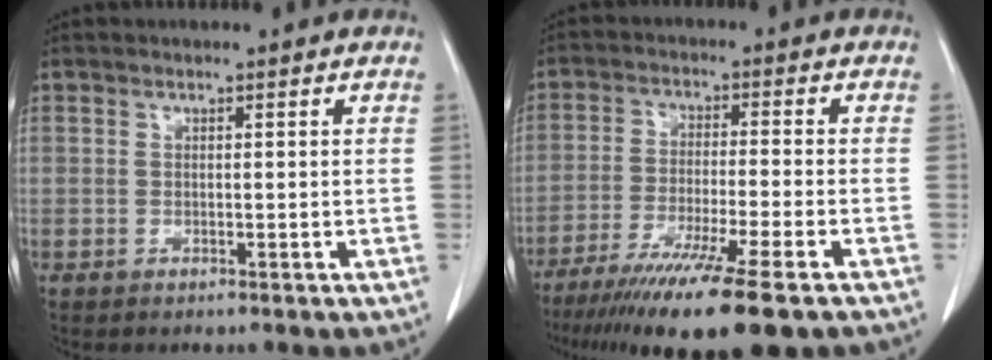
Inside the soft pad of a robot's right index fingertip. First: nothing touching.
{"total": 16.0, "force": [-11.3, 0.1, 11.3], "torque": [-0.177, -0.050, -0.183]}